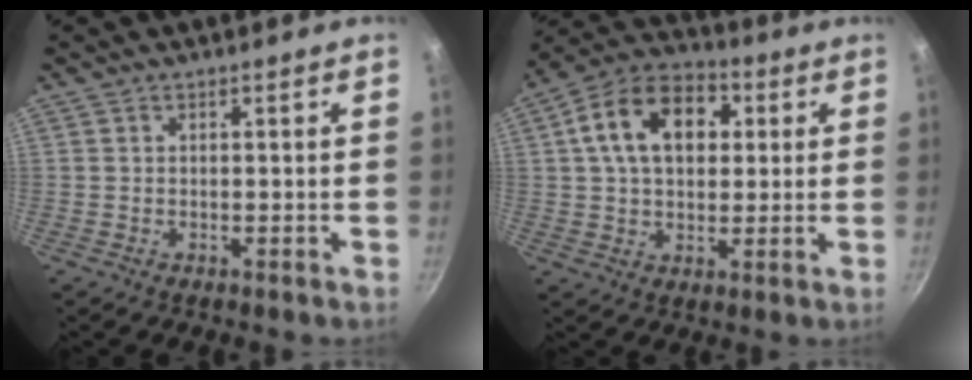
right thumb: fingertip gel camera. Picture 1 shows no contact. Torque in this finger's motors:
{"motor_torque": [-1.21, 1.74, 0.74, 0.00, 0.43]}